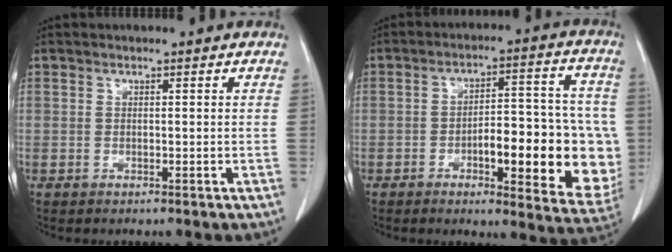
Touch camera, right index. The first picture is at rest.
{"total": 17.2, "force": [-3.9, 4.9, 16.0], "torque": [-0.164, 0.026, -0.039]}